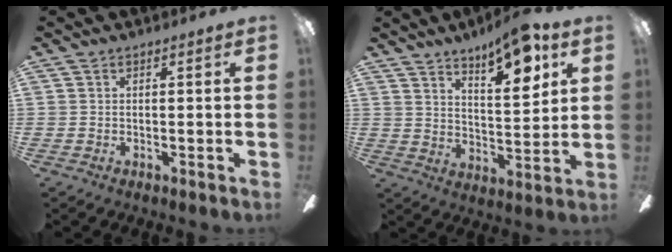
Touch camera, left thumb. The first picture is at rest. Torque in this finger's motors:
{"motor_torque": [0.26, 0.31, -0.13, -0.04, 0.07]}